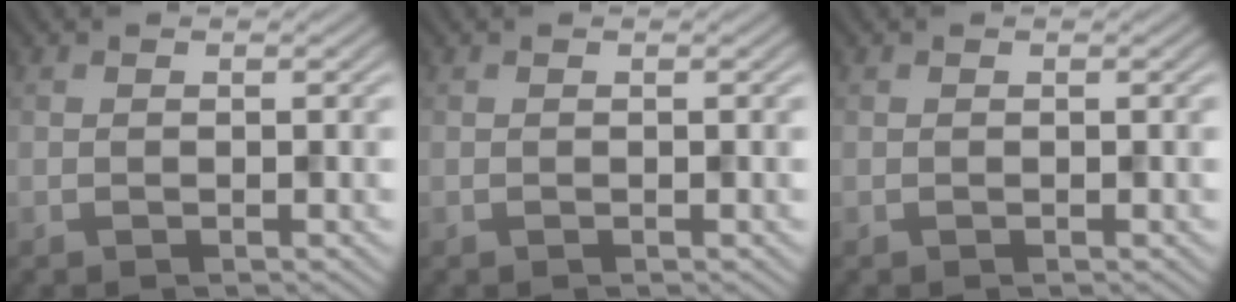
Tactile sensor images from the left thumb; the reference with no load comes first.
{"total": 0.0}
{"total": 0.0}